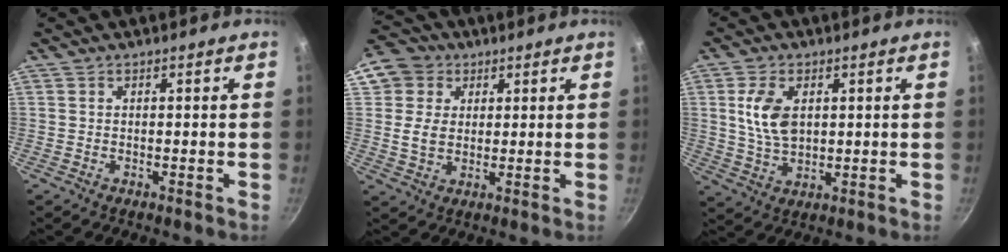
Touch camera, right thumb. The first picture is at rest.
{"total": 9.1, "force": [3.0, 7.7, 3.7], "torque": [-0.047, 0.001, 0.045]}
{"total": 8.5, "force": [1.9, 5.2, 6.5], "torque": [-0.116, -0.012, 0.041]}